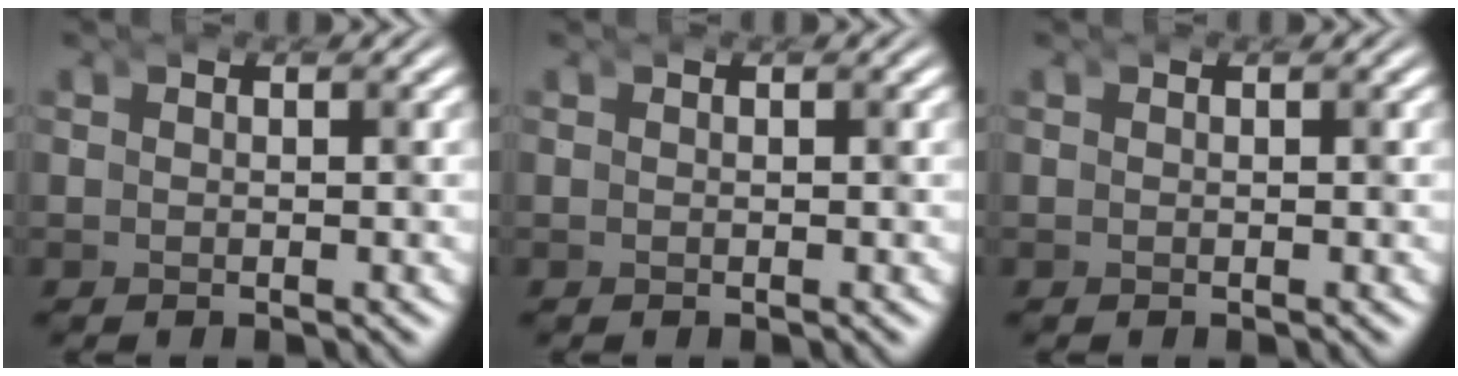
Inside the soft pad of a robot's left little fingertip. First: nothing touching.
{"total": 0.0}
{"total": 0.0}